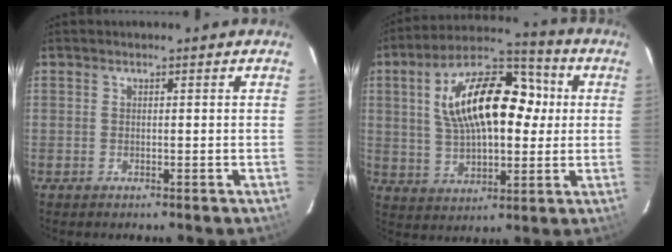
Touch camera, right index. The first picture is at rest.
{"total": 18.8, "force": [3.2, 9.7, 15.8], "torque": [-0.291, 0.032, 0.051]}